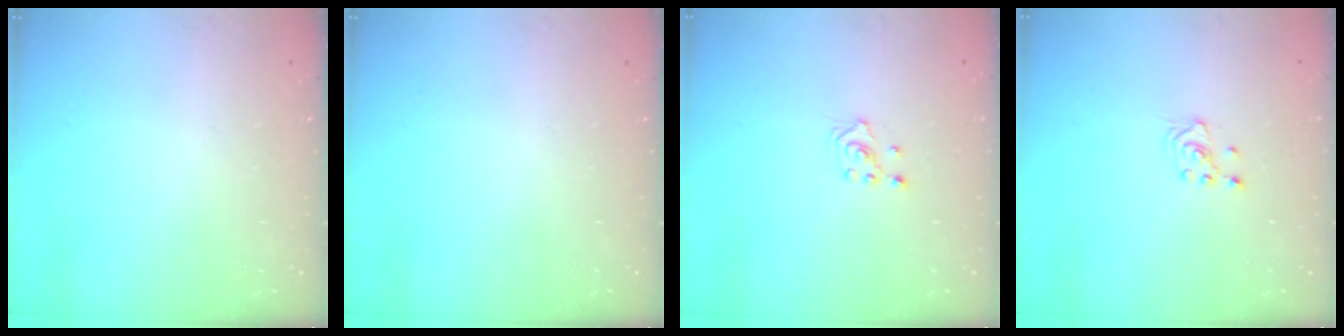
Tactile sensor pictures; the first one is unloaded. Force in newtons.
{"total": 0.0}
{"total": 2.1, "press": 1.8, "slide": 0.9}
{"total": 2.1, "press": 2.1, "slide": 0.1}